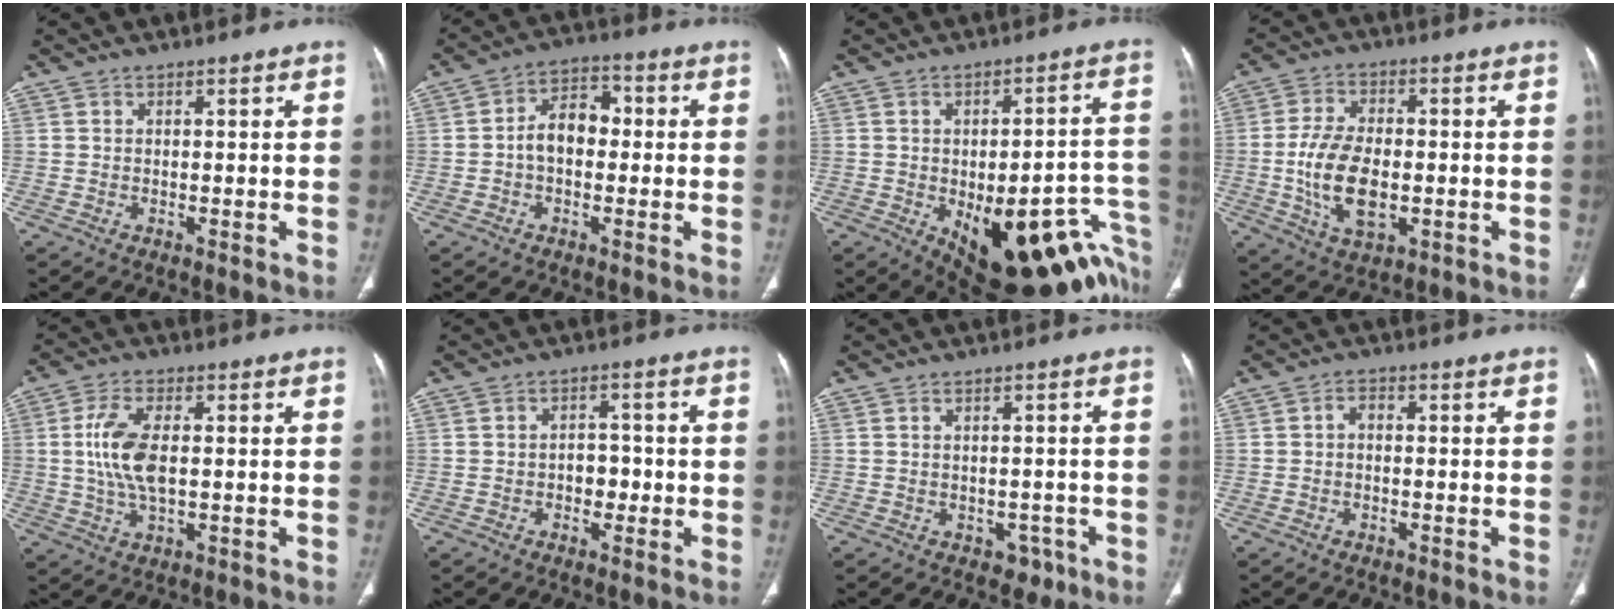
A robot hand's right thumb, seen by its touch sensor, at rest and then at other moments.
{"total": 7.5, "force": [-0.4, 5.2, 5.5], "torque": [-0.073, 0.031, -0.018]}
{"total": 28.2, "force": [-11.6, 11.3, 23.1], "torque": [-0.200, 0.055, -0.130]}
{"total": 11.9, "force": [-1.8, 6.8, 9.6], "torque": [-0.170, 0.003, -0.028]}
{"total": 9.2, "force": [0.6, 4.3, 8.1], "torque": [-0.175, 0.001, 0.014]}
{"total": 3.8, "force": [-0.9, 2.8, 2.4], "torque": [-0.010, 0.012, -0.017]}
{"total": 3.1, "force": [-1.4, 2.4, 1.4], "torque": [0.000, 0.010, -0.012]}
{"total": 1.6, "force": [-0.2, 1.0, 1.2], "torque": [-0.012, 0.007, -0.010]}